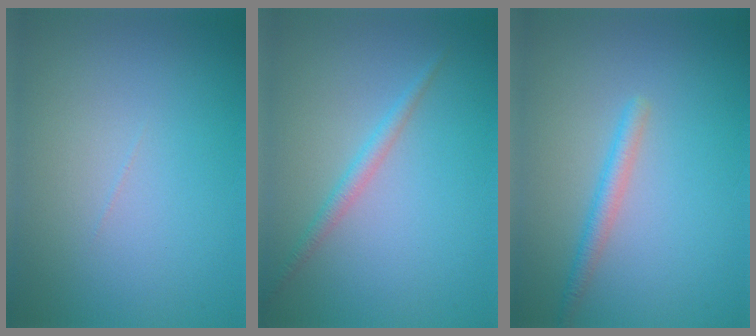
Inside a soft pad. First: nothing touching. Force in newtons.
{"total": 1.5, "press": 1.5, "slide": 0.1}
{"total": 1.8, "press": 1.8, "slide": 0.1}